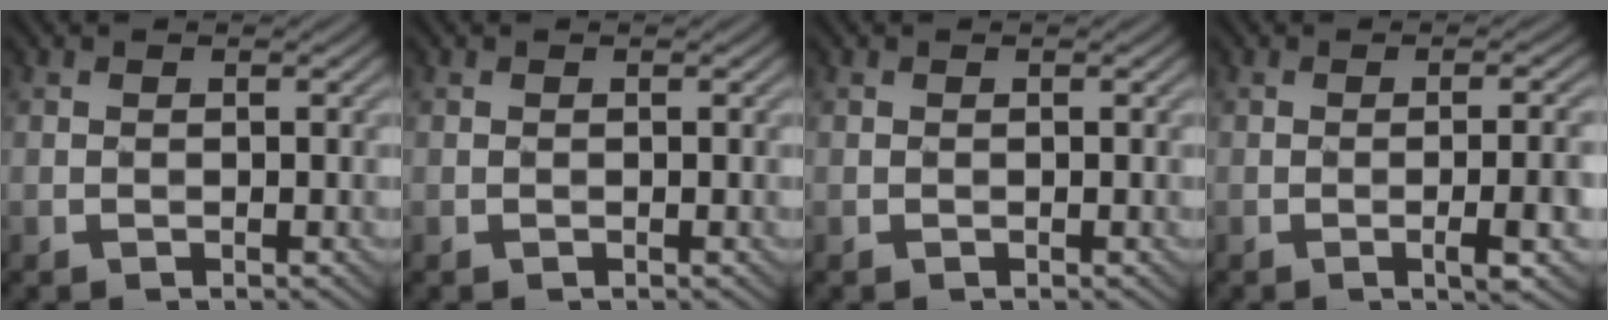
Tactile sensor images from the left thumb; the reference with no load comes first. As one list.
[{"total": 0.0}, {"total": 0.0}, {"total": 5.3, "force": [-1.7, 0.6, 4.9], "torque": [-0.077, 0.004, -0.022]}]